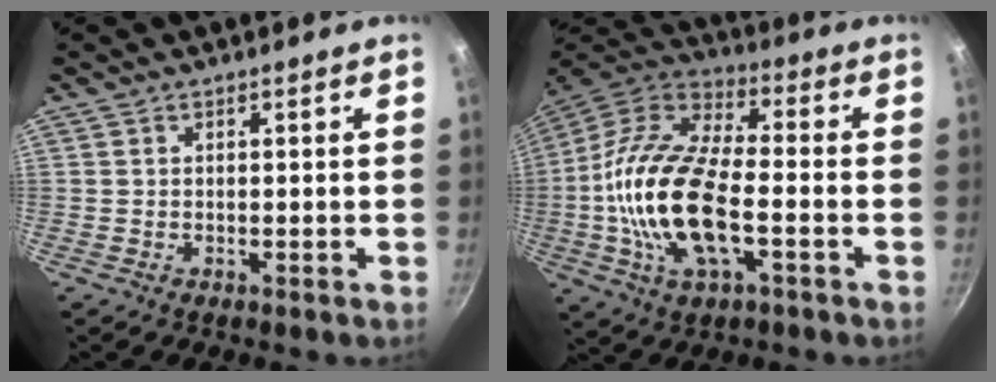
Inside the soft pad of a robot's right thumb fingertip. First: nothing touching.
{"total": 20.9, "force": [-3.8, 9.5, 18.2], "torque": [-0.347, 0.030, -0.085]}